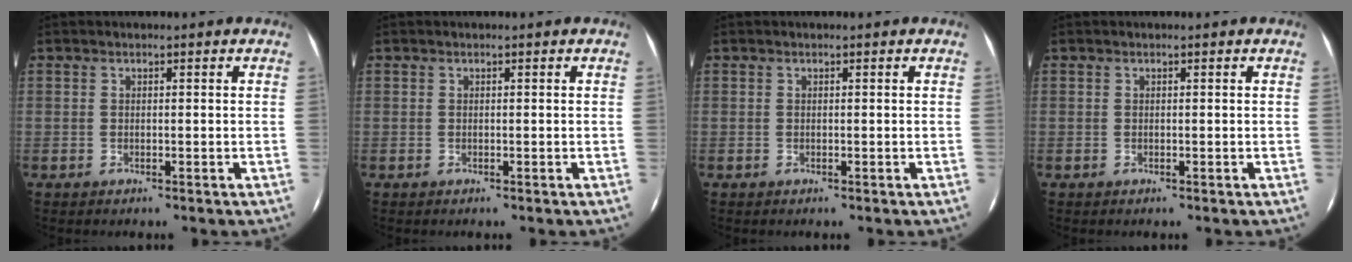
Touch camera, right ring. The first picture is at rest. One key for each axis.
{"total": 0.0}
{"total": 0.0}
{"total": 0.0}